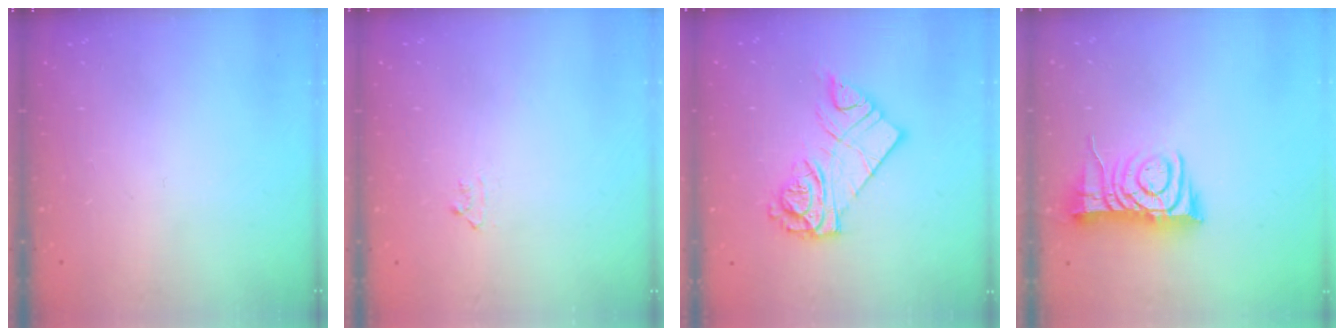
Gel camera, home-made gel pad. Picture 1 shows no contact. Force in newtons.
{"total": 4.6, "press": 4.5, "slide": 0.5}
{"total": 12.4, "press": 12.4, "slide": 0.9}
{"total": 9.1, "press": 9.1, "slide": 1.2}